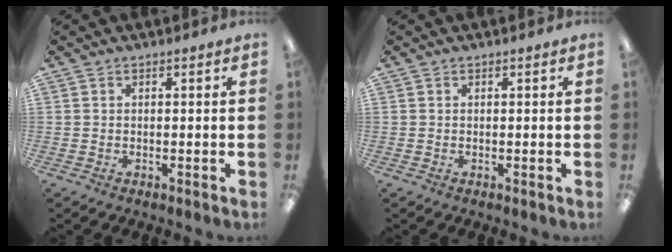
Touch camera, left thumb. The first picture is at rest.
{"total": 0.0}